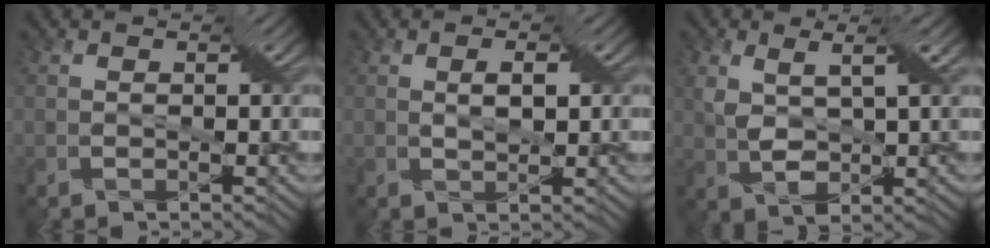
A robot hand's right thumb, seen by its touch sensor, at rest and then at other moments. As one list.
[{"total": 1.5, "force": [0.6, 0.5, 1.3], "torque": [-0.023, 0.000, 0.012]}, {"total": 4.1, "force": [1.2, 1.8, 3.4], "torque": [-0.078, -0.003, 0.026]}]